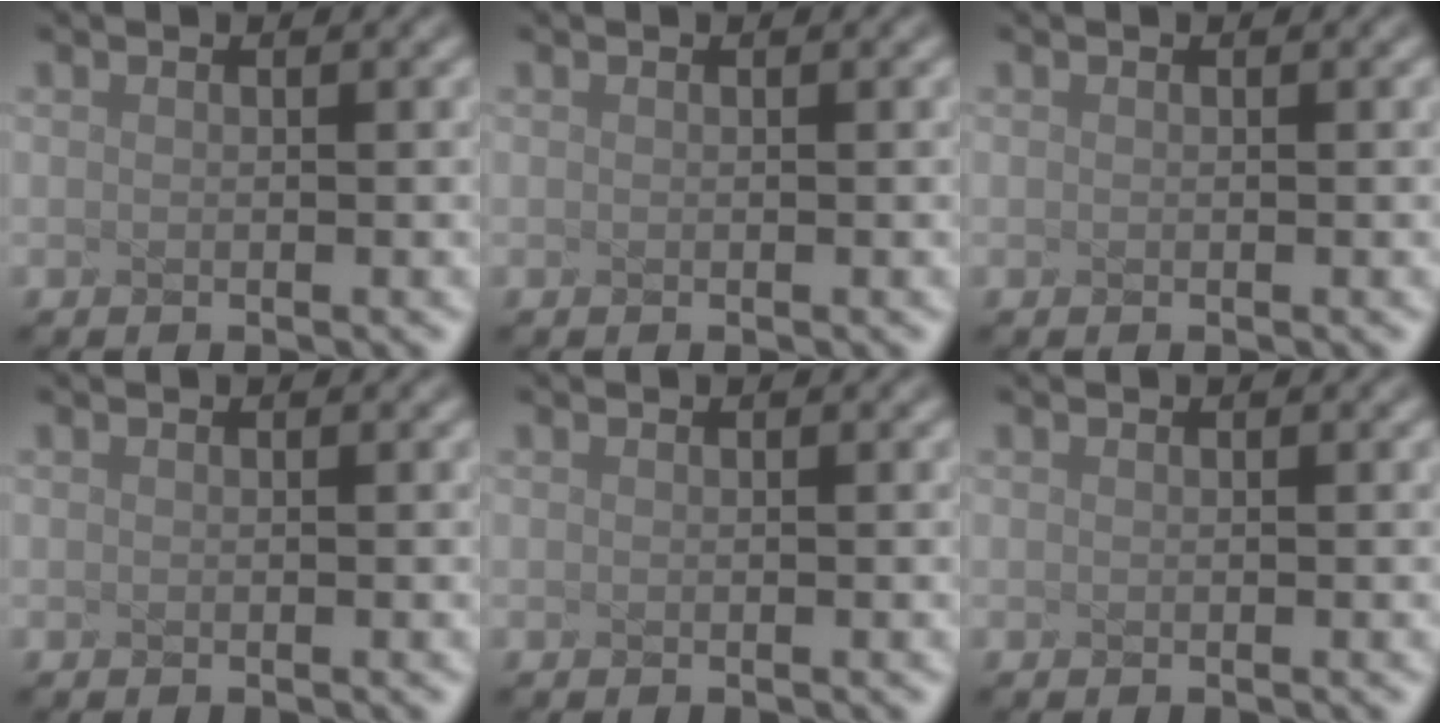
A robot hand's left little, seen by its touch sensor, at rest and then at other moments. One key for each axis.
{"total": 0.0}
{"total": 0.0}
{"total": 0.0}
{"total": 0.0}
{"total": 0.0}